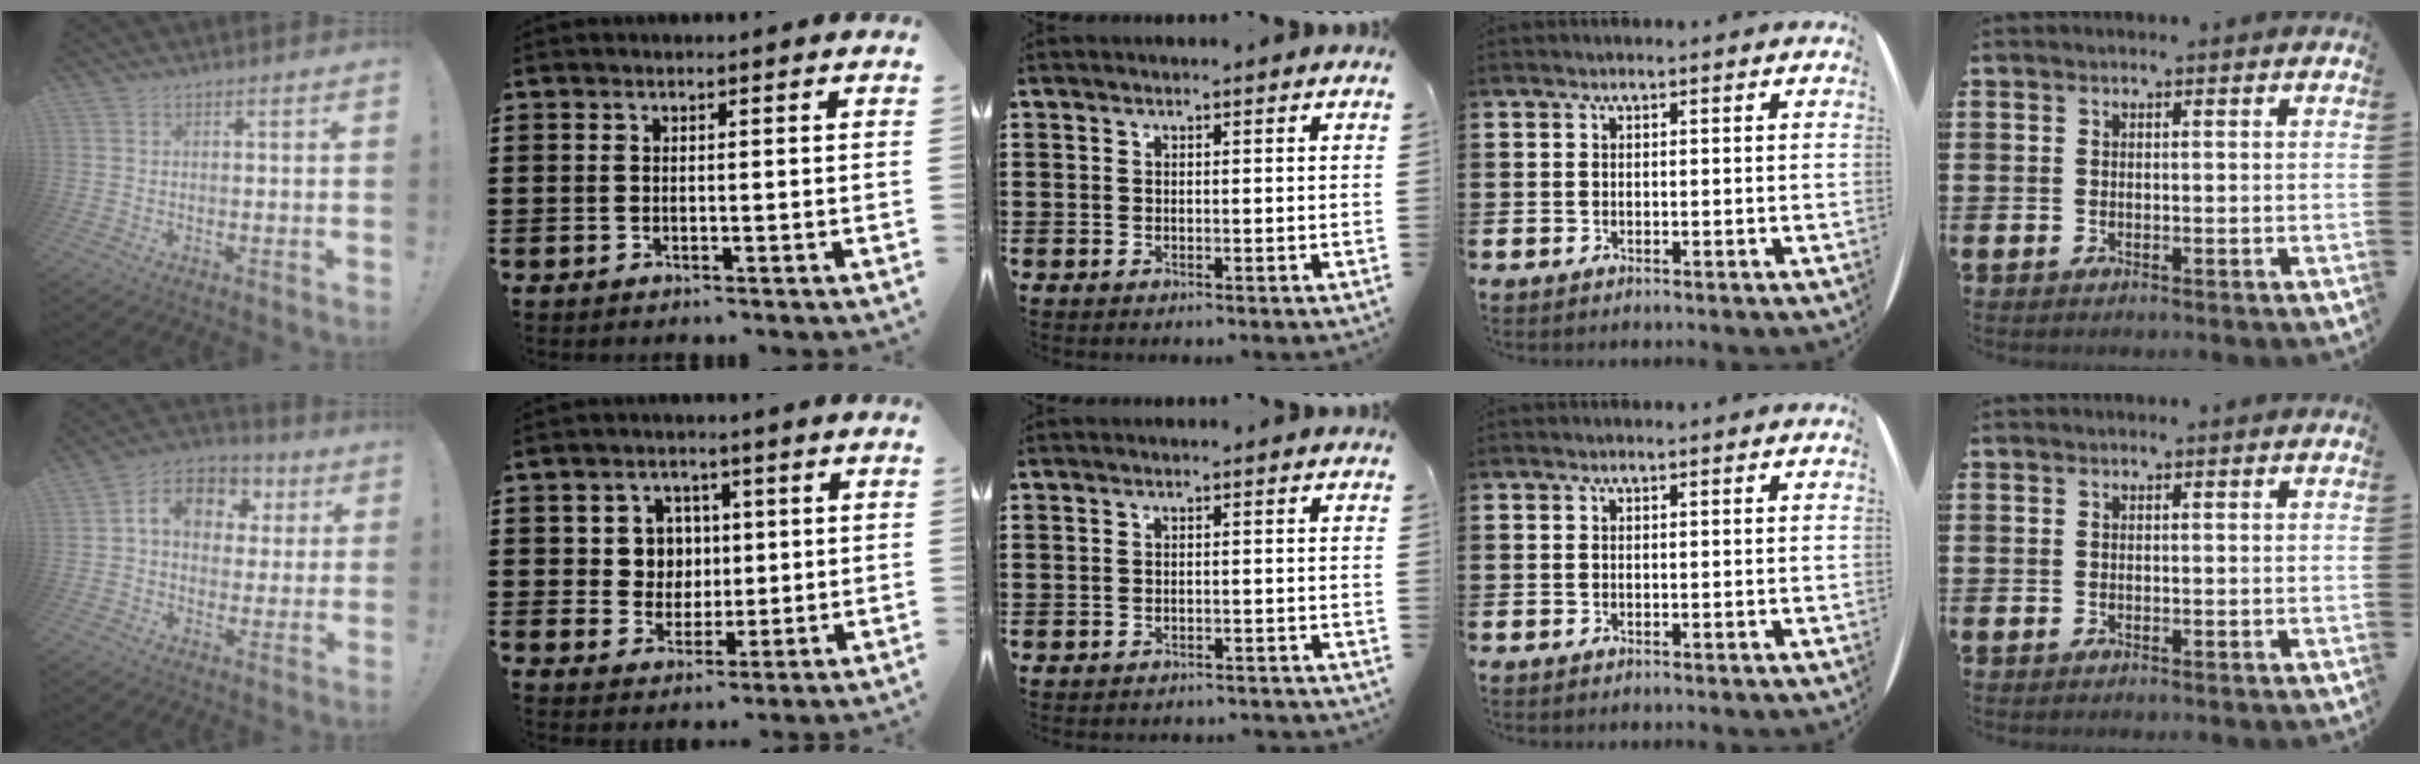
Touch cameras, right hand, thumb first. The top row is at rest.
{"thumb": {"total": 11.3, "force": [2.9, 9.1, 6.1], "torque": [-0.095, 0.004, 0.060]}, "index": {"total": 5.2, "force": [1.1, 5.0, 1.3], "torque": [-0.050, 0.018, 0.017]}, "middle": {"total": 1.6, "force": [-1.6, 0.0, -0.1], "torque": [-0.006, 0.000, -0.034]}}